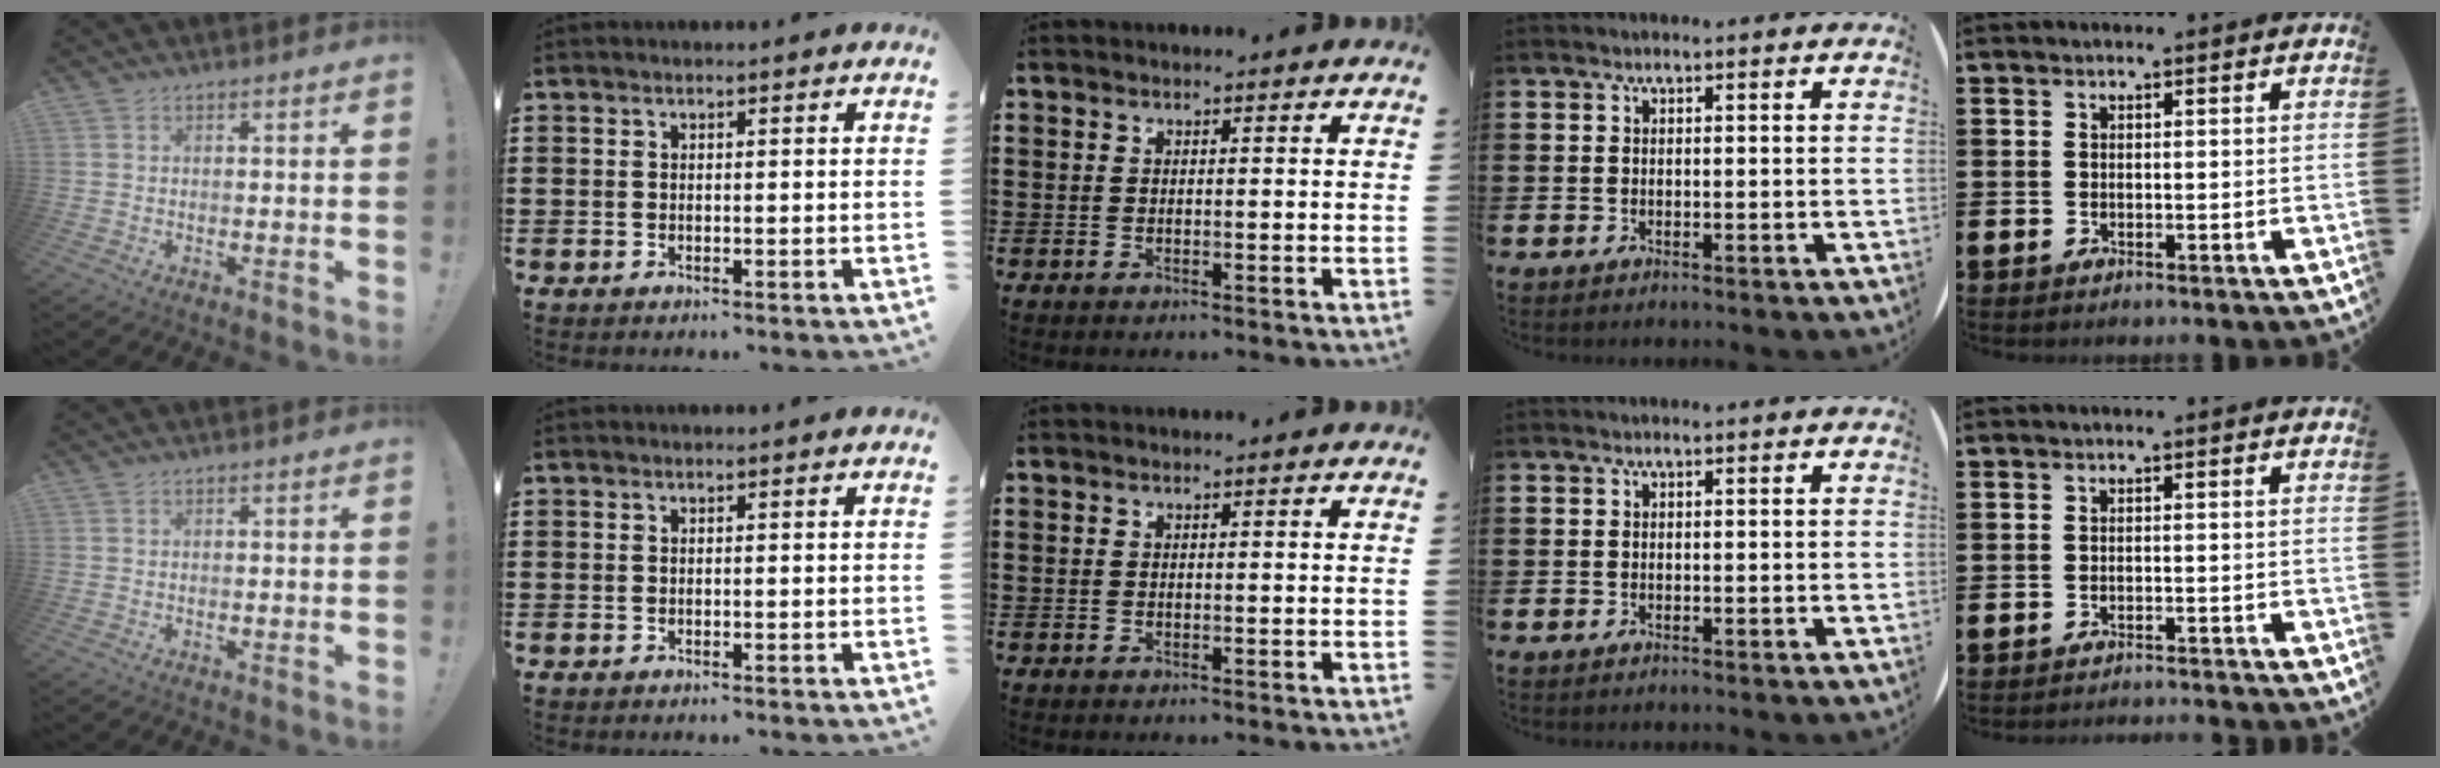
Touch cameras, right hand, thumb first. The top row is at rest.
{"little": {"total": 1.2, "force": [-1.1, -0.2, -0.1], "torque": [0.000, 0.003, -0.024]}}